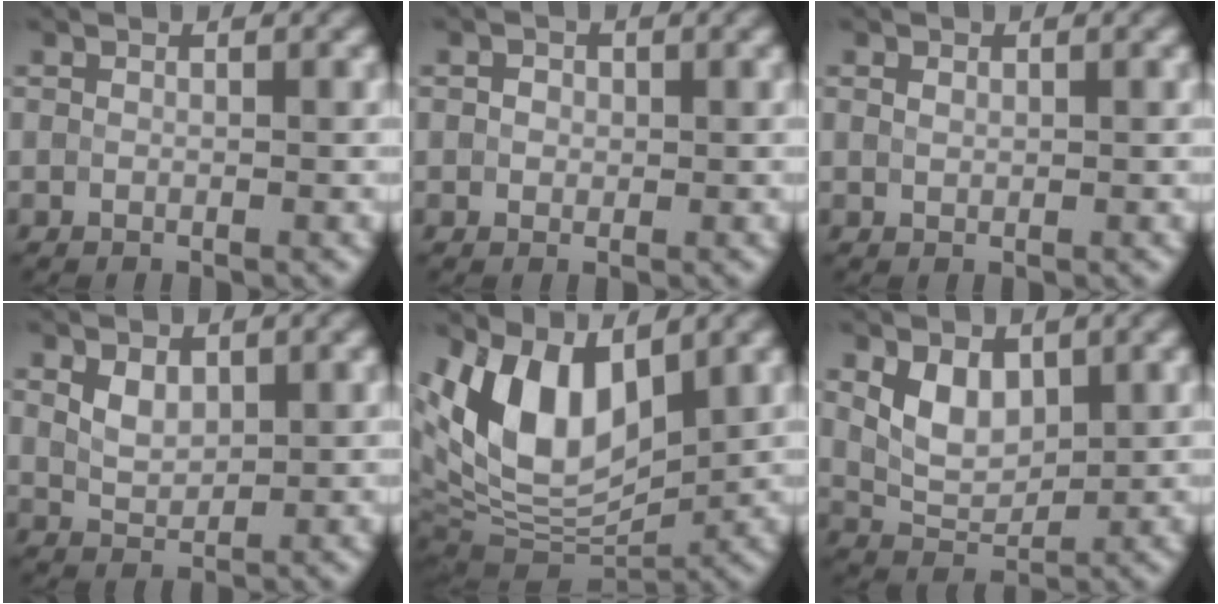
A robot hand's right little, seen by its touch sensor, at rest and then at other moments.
{"total": 1.1, "force": [0.2, 0.9, 0.6], "torque": [-0.007, 0.006, -0.002]}
{"total": 0.7, "force": [0.4, 0.4, 0.4], "torque": [-0.012, 0.003, 0.007]}
{"total": 2.2, "force": [1.1, 1.3, 1.4], "torque": [-0.033, 0.002, 0.024]}
{"total": 10.5, "force": [3.0, 5.6, 8.3], "torque": [-0.154, 0.006, 0.046]}
{"total": 3.9, "force": [1.5, 2.4, 2.7], "torque": [-0.057, -0.002, 0.032]}